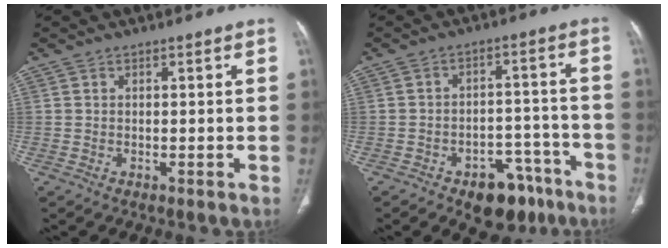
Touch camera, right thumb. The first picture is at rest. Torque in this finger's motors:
{"motor_torque": [1.70, 0.34, 0.33, -0.94, 0.04]}